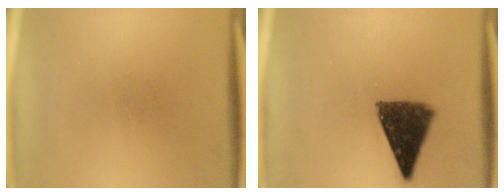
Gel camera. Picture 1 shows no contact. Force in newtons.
{"total": 10.8}